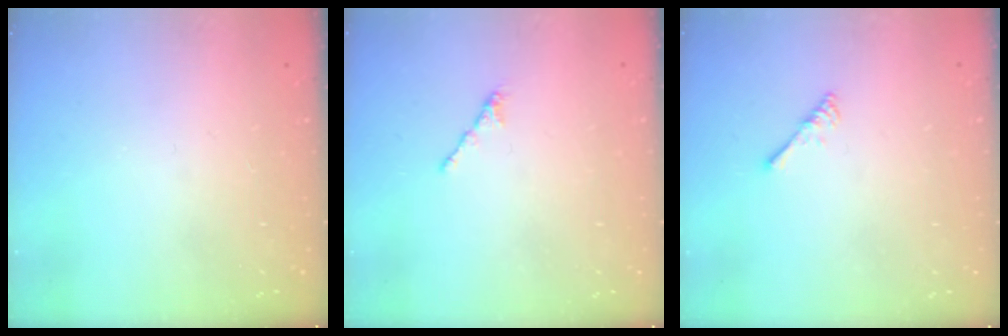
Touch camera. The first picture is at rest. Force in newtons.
{"total": 1.7, "press": 1.6, "slide": 0.5}
{"total": 2.5, "press": 2.5, "slide": 0.4}